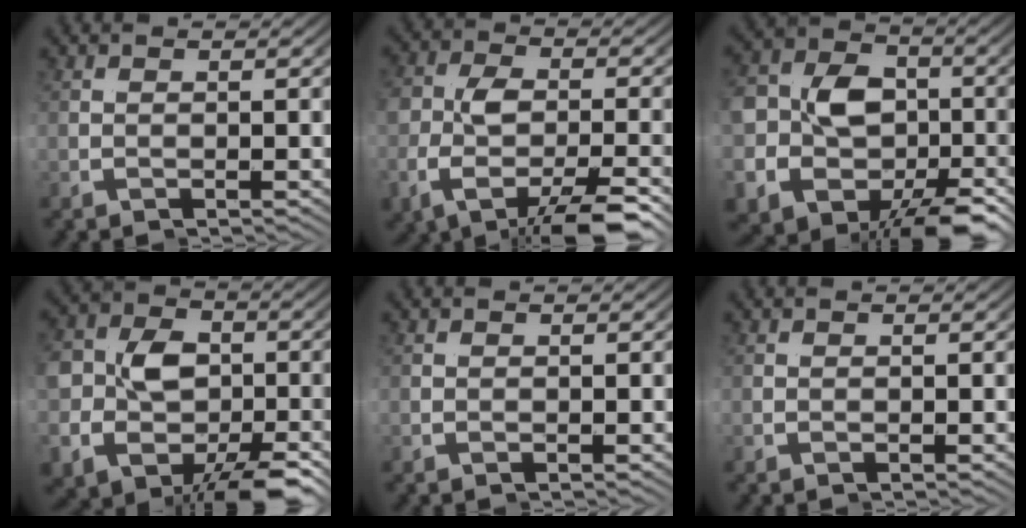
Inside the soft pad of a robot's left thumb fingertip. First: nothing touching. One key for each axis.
{"total": 4.0, "fx": -2.3, "fy": 0.3, "fz": 3.3, "tx": -0.072, "ty": 0.001, "tz": -0.039}
{"total": 15.4, "fx": -1.5, "fy": 11.2, "fz": 10.4, "tx": -0.174, "ty": -0.021, "tz": -0.022}
{"total": 10.6, "fx": -1.3, "fy": 7.5, "fz": 7.3, "tx": -0.133, "ty": -0.023, "tz": -0.014}
{"total": 0.0}
{"total": 0.0}